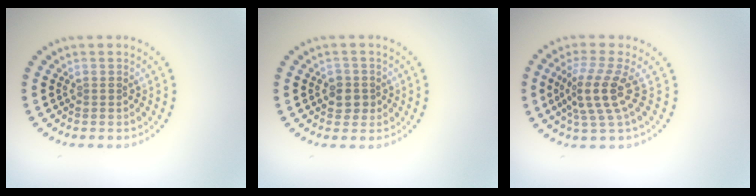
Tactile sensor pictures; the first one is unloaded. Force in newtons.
{"total": 1.8, "press": 1.7, "slide": 0.6}
{"total": 3.7, "press": 2.8, "slide": 2.4}